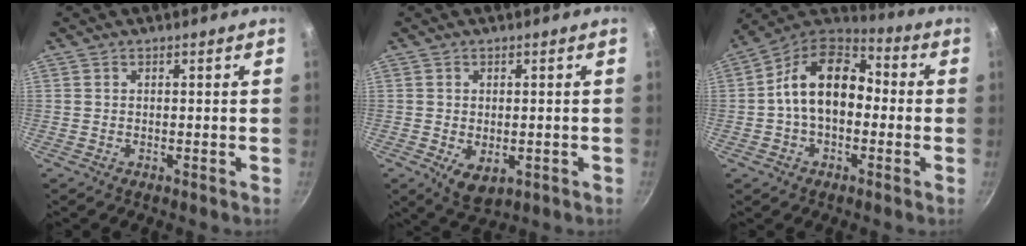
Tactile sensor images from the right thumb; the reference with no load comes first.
{"total": 5.3, "force": [-1.0, 3.5, 3.9], "torque": [-0.057, -0.012, -0.006]}
{"total": 15.5, "force": [-0.2, 10.4, 11.4], "torque": [-0.156, 0.044, -0.027]}